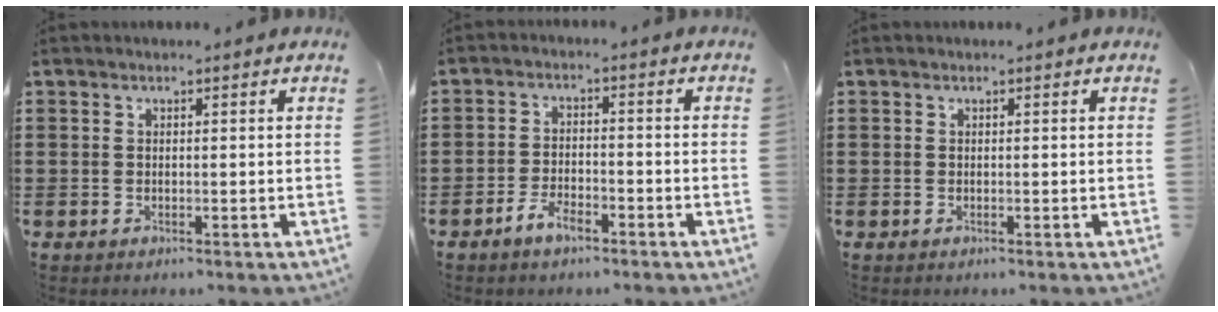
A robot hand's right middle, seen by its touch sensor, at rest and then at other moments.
{"total": 4.0, "force": [-3.0, 1.5, 2.2], "torque": [-0.050, 0.005, -0.061]}
{"total": 0.0}